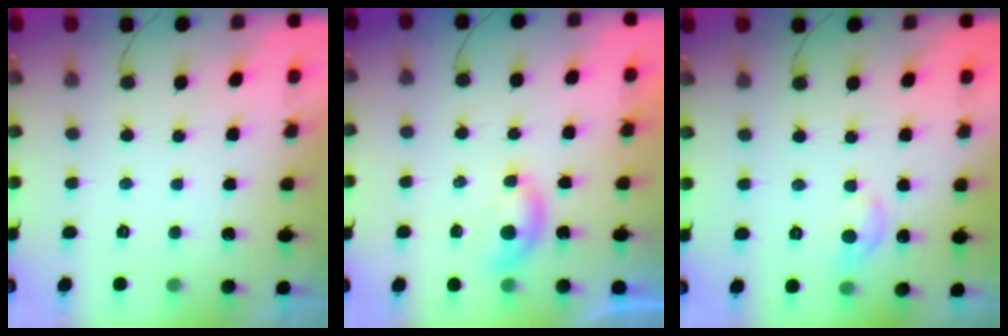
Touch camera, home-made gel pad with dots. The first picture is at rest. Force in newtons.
{"total": 3.6, "press": 3.6, "slide": 0.5}
{"total": 7.4, "press": 7.3, "slide": 0.9}